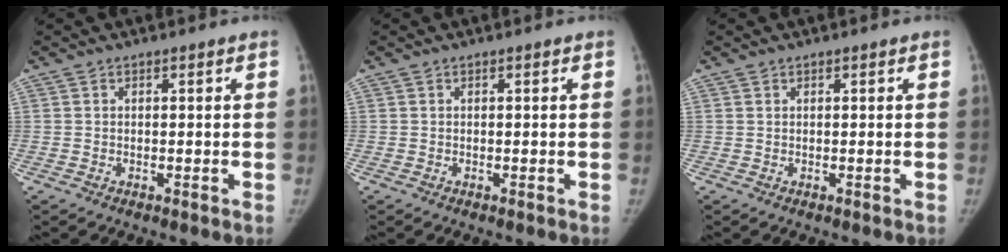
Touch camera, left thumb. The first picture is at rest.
{"total": 0.0}
{"total": 0.0}